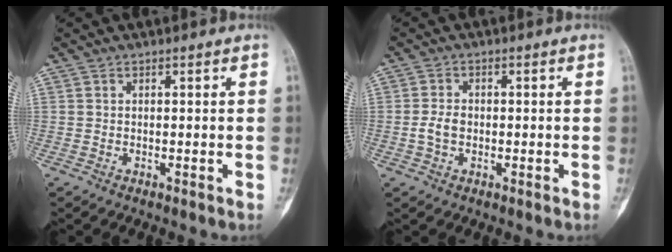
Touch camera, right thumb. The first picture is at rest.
{"total": 3.3, "force": [-0.5, 2.3, 2.3], "torque": [-0.046, 0.008, -0.011]}